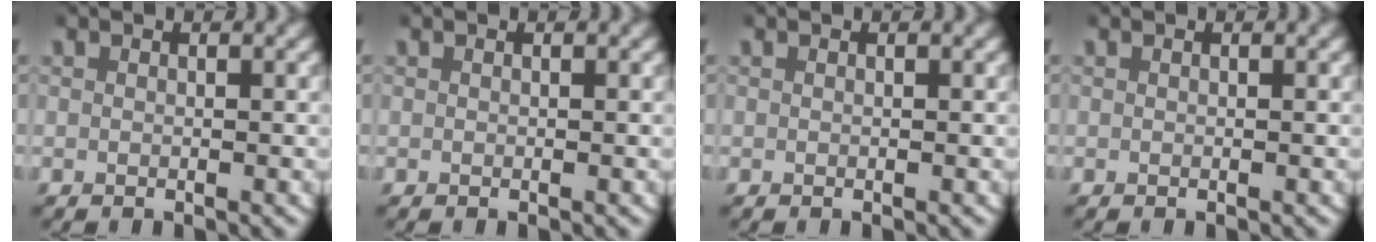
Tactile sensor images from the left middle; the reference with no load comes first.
{"total": 0.0}
{"total": 0.0}
{"total": 0.0}